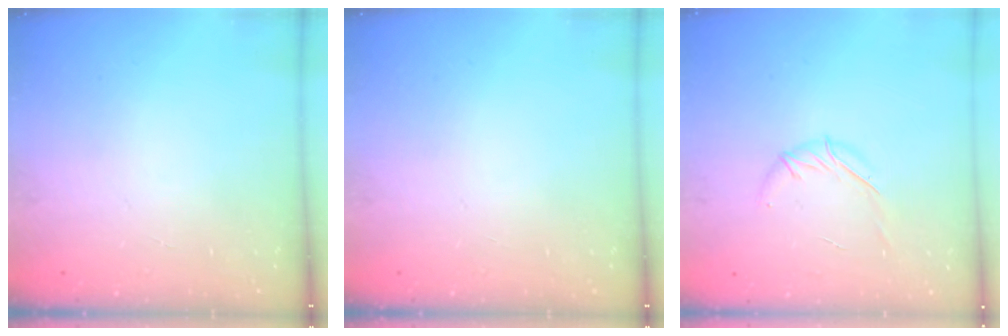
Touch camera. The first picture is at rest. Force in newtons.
{"total": 0.0}
{"total": 5.7, "press": 5.5, "slide": 1.4}